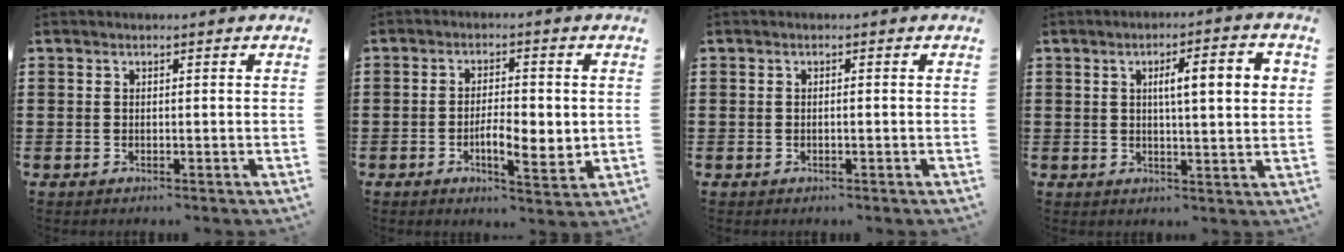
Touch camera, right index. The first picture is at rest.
{"total": 5.4, "force": [-1.0, 2.1, 4.9], "torque": [-0.080, 0.002, -0.020]}
{"total": 0.6, "force": [-0.1, 0.1, 0.6], "torque": [-0.011, -0.003, -0.002]}
{"total": 6.5, "force": [1.4, 1.4, 6.2], "torque": [-0.104, -0.001, 0.016]}